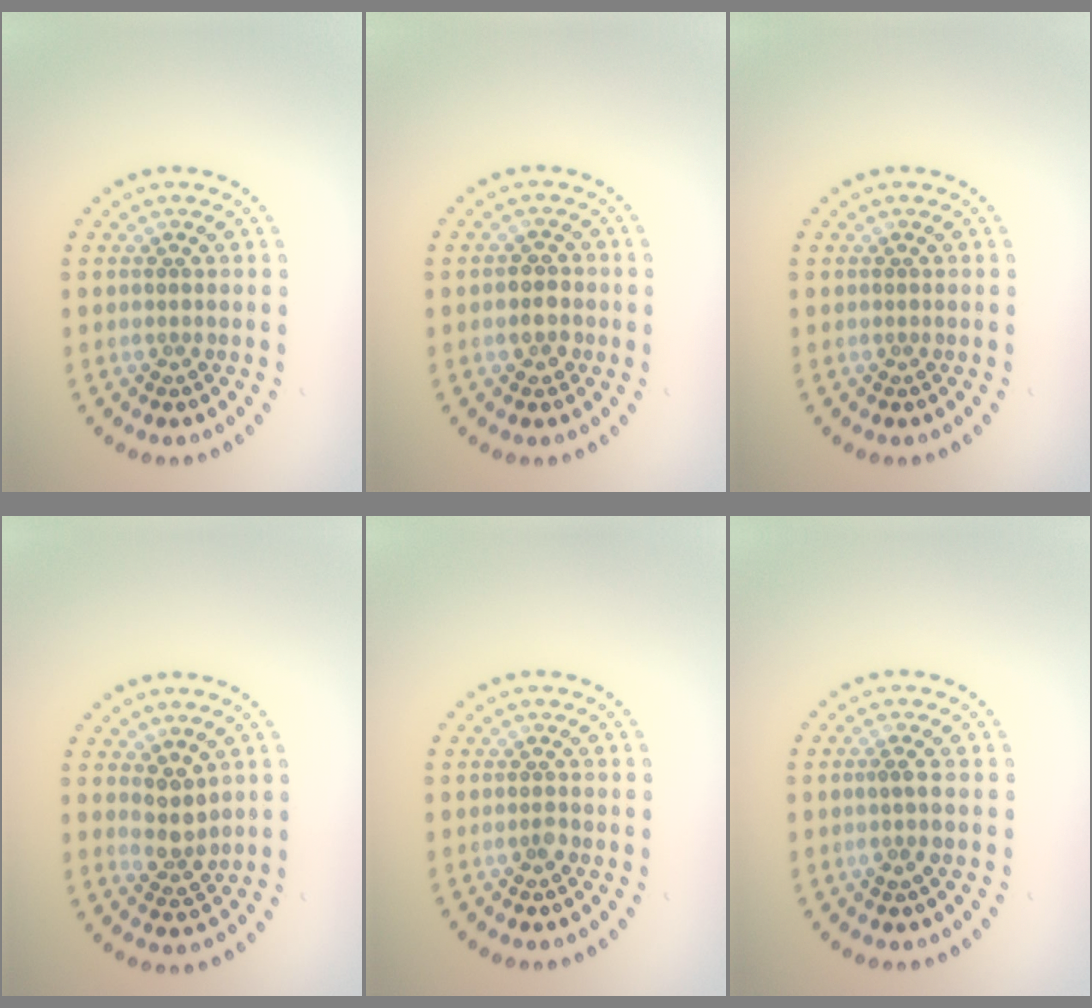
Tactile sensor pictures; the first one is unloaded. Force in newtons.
{"total": 2.0, "press": 1.9, "slide": 0.6}
{"total": 0.0}
{"total": 2.3, "press": 2.0, "slide": 1.2}
{"total": 0.8, "press": 0.6, "slide": 0.5}
{"total": 1.2, "press": 1.0, "slide": 0.7}